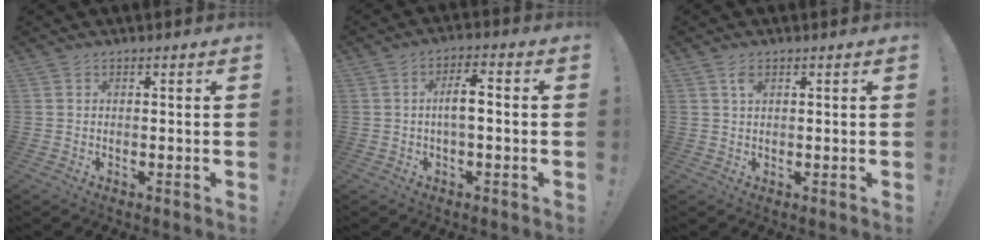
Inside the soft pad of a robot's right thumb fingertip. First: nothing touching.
{"total": 6.3, "force": [-0.5, 1.9, 6.0], "torque": [-0.110, 0.009, -0.013]}
{"total": 2.0, "force": [0.9, 0.9, 1.5], "torque": [-0.024, -0.003, 0.015]}